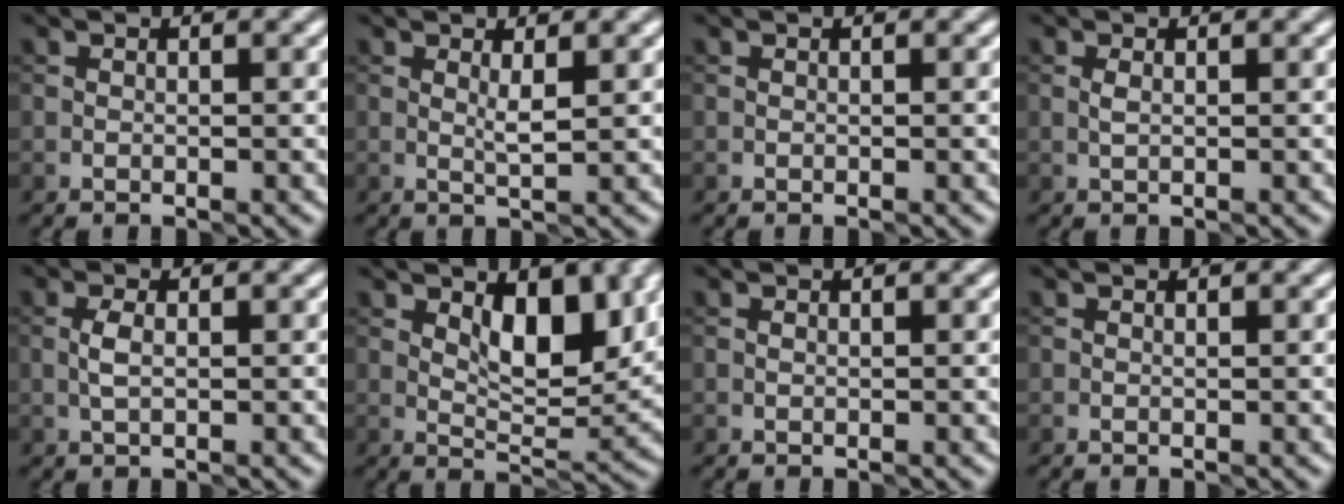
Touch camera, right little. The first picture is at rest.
{"total": 1.5, "force": [0.6, 0.0, 1.4], "torque": [-0.026, 0.003, 0.013]}
{"total": 0.0}
{"total": 0.6, "force": [0.2, 0.2, 0.5], "torque": [-0.012, 0.002, 0.003]}
{"total": 1.4, "force": [0.1, 0.5, 1.2], "torque": [-0.023, 0.005, 0.001]}
{"total": 5.8, "force": [2.0, 2.6, 4.8], "torque": [-0.071, -0.003, 0.038]}
{"total": 0.0}
{"total": 0.0}